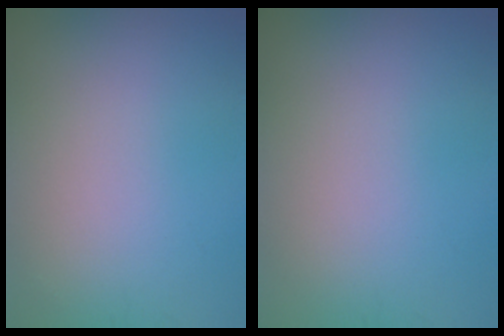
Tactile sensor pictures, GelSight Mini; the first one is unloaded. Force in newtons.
{"total": 0.0}